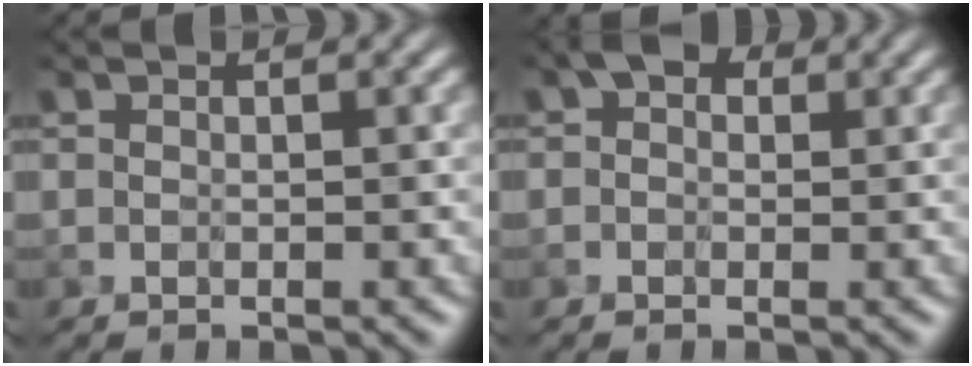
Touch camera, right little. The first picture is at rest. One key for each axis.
{"total": 2.3, "fx": 1.0, "fy": 1.4, "fz": 1.4, "tx": -0.017, "ty": 0.004, "tz": 0.002}